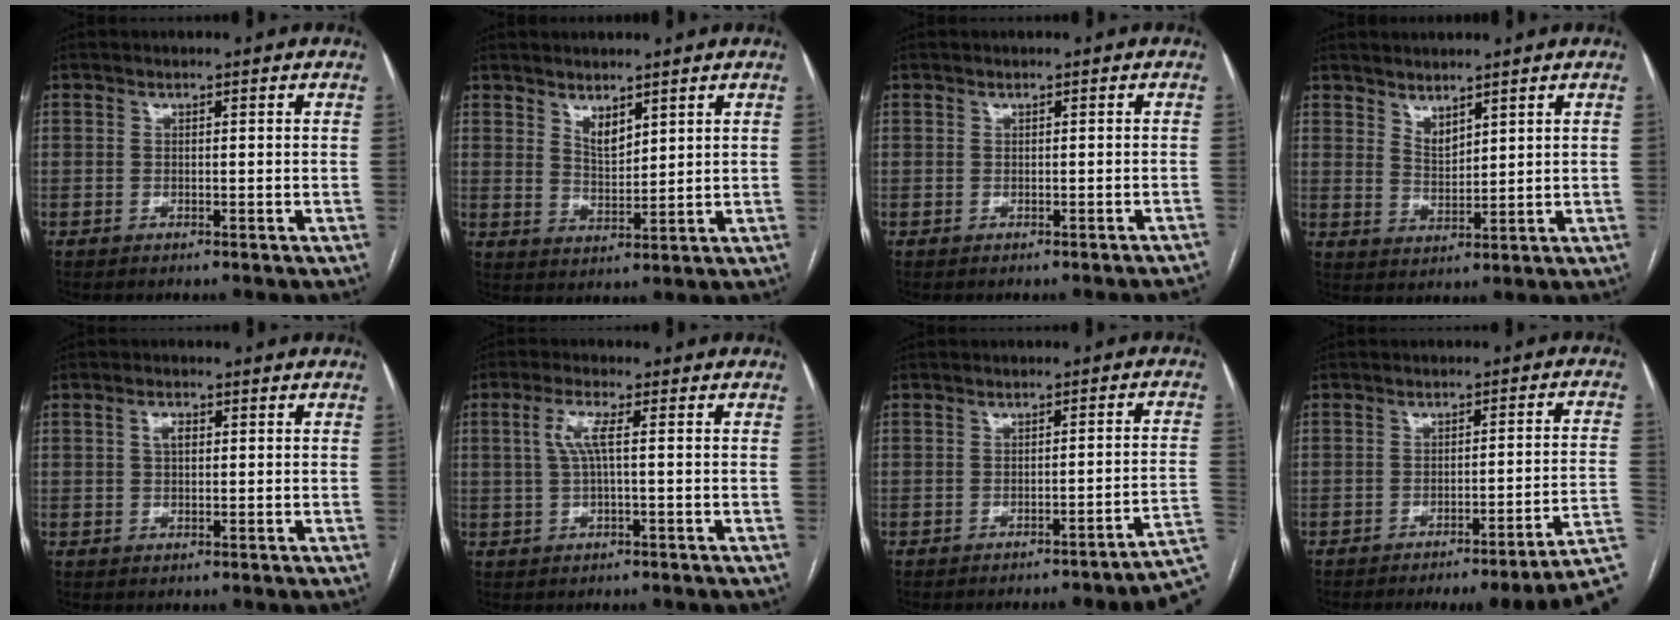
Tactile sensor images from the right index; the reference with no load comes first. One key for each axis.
{"total": 3.6, "fx": 2.6, "fy": 1.3, "fz": 2.2, "tx": -0.042, "ty": -0.011, "tz": 0.055}
{"total": 2.5, "fx": -2.4, "fy": -0.3, "fz": 0.6, "tx": -0.002, "ty": -0.001, "tz": -0.022}
{"total": 3.2, "fx": 2.6, "fy": 1.1, "fz": 1.6, "tx": -0.031, "ty": -0.010, "tz": 0.059}
{"total": 2.1, "fx": 0.6, "fy": 1.2, "fz": 1.6, "tx": -0.032, "ty": 0.006, "tz": 0.010}
{"total": 3.8, "fx": 0.7, "fy": 0.5, "fz": 3.7, "tx": -0.081, "ty": 0.011, "tz": 0.014}
{"total": 8.9, "fx": -6.7, "fy": -0.3, "fz": 5.7, "tx": -0.040, "ty": 0.013, "tz": -0.077}
{"total": 12.0, "fx": -7.3, "fy": -0.9, "fz": 9.5, "tx": -0.080, "ty": 0.020, "tz": -0.097}